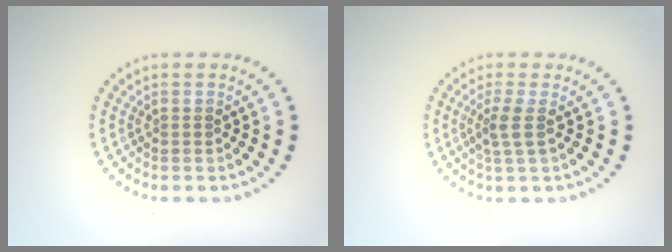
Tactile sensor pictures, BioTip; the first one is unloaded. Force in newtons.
{"total": 1.7, "press": 1.3, "slide": 1.1}